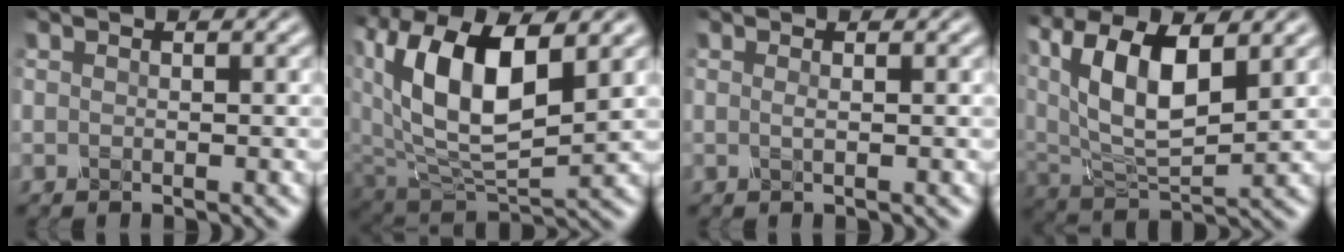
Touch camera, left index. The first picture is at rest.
{"total": 10.2, "force": [2.8, 5.8, 7.9], "torque": [-0.154, -0.004, 0.051]}
{"total": 0.6, "force": [-0.1, 0.2, 0.5], "torque": [-0.009, 0.000, -0.006]}
{"total": 11.5, "force": [4.1, 5.5, 9.2], "torque": [-0.173, 0.008, 0.069]}